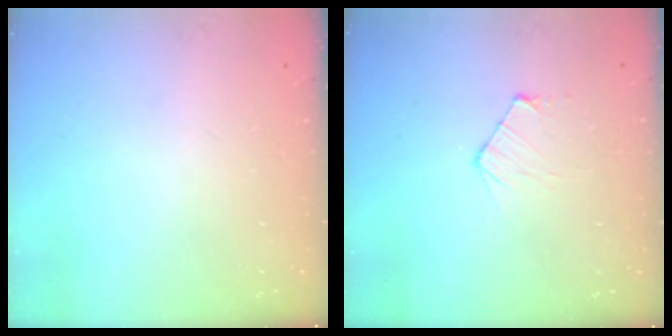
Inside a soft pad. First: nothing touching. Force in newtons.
{"total": 4.8, "press": 4.7, "slide": 0.5}